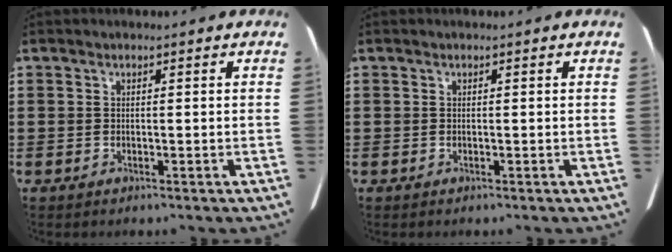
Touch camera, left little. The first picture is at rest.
{"total": 0.0}